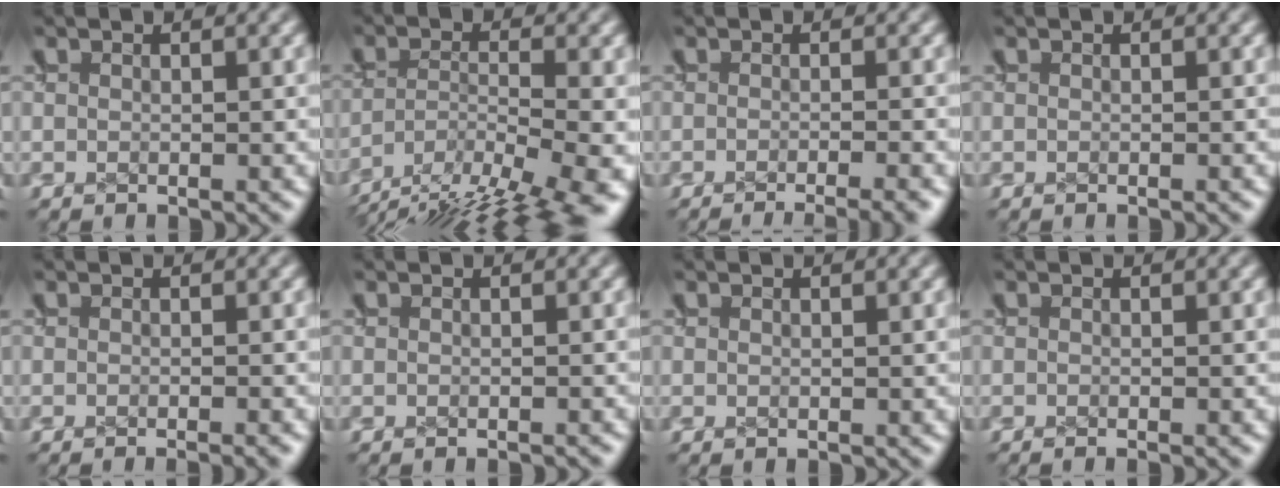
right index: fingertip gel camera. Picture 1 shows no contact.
{"total": 11.8, "force": [-7.3, 5.8, 7.2], "torque": [-0.108, -0.054, -0.090]}
{"total": 4.9, "force": [-4.2, 1.7, 1.8], "torque": [-0.008, -0.003, -0.064]}
{"total": 0.0}
{"total": 1.5, "force": [-1.2, 0.4, 0.7], "torque": [0.001, 0.001, -0.019]}
{"total": 0.5, "force": [-0.5, 0.2, 0.1], "torque": [0.005, 0.002, -0.009]}
{"total": 0.0}
{"total": 0.5, "force": [-0.4, 0.2, 0.3], "torque": [0.001, -0.002, -0.007]}